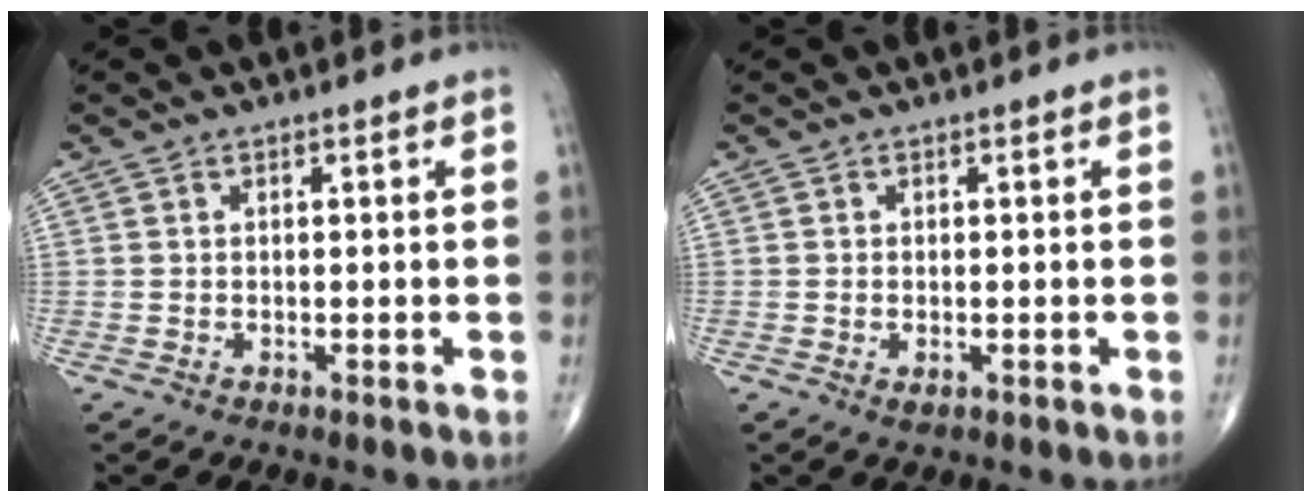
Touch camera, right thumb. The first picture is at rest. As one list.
[{"total": 1.2, "force": [-0.4, 0.5, 1.0], "torque": [-0.018, -0.003, -0.005]}]